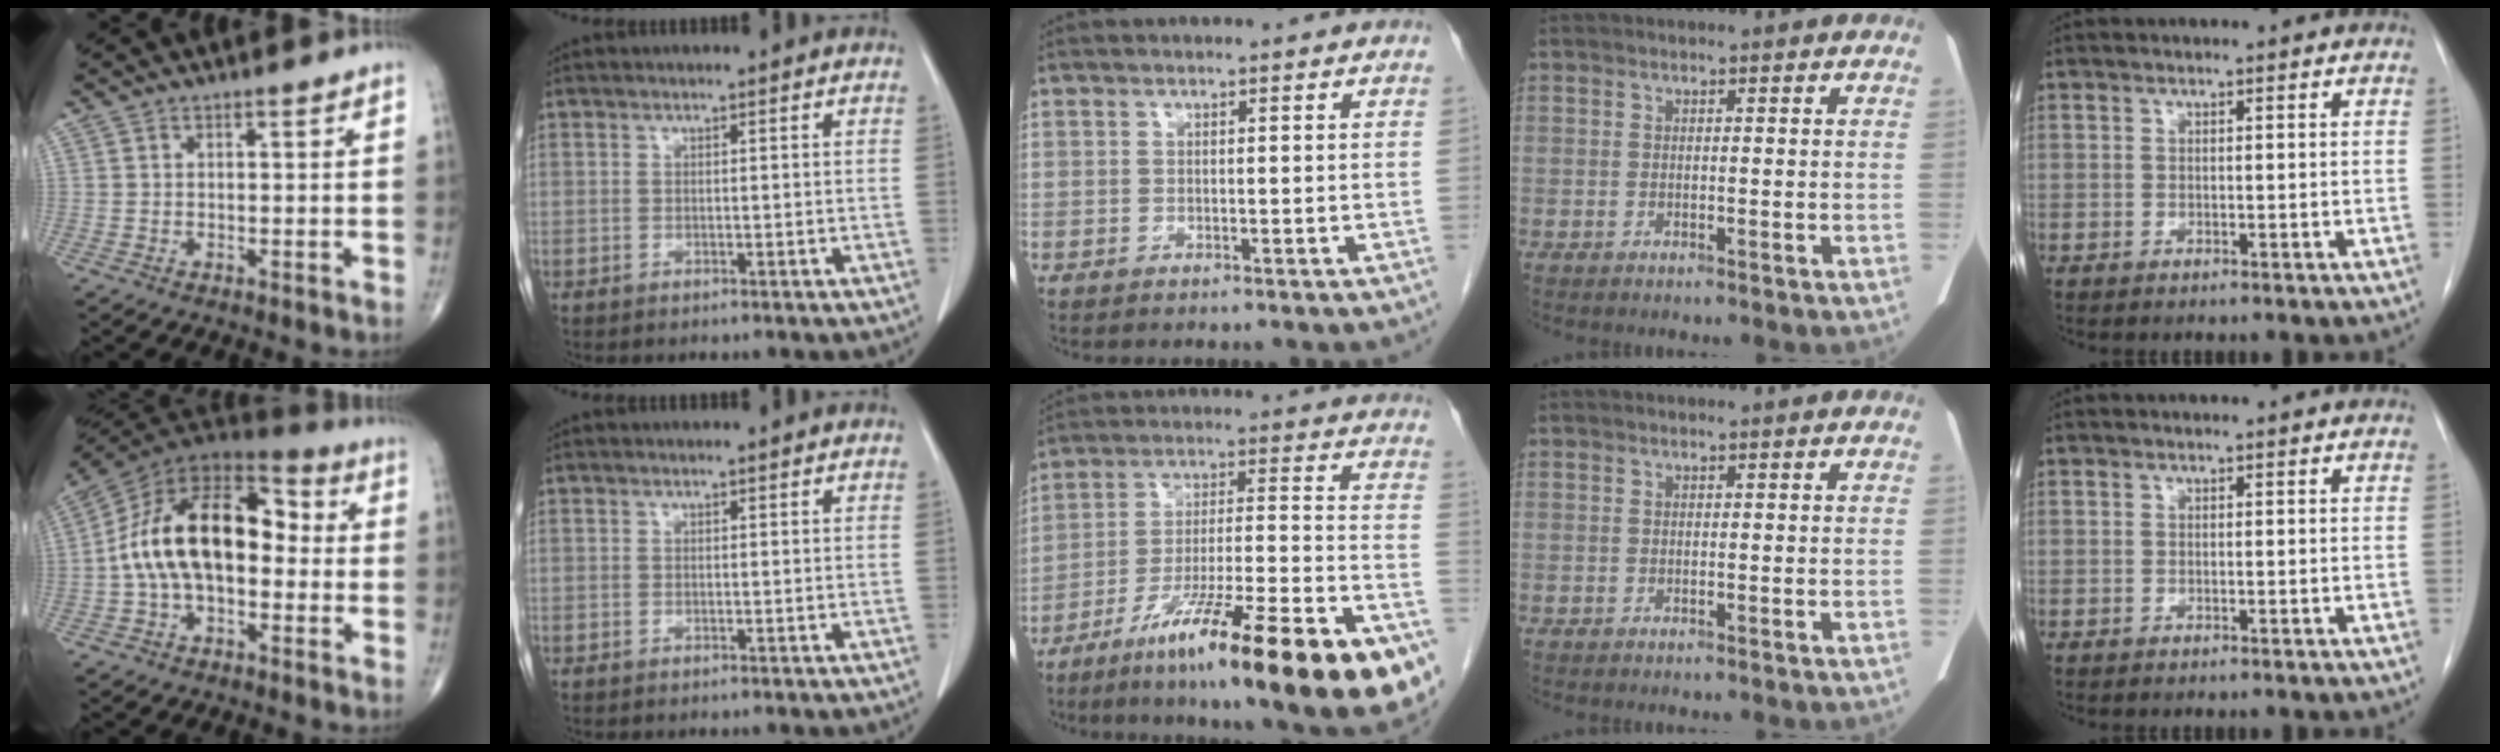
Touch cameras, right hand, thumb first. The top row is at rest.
{"thumb": {"total": 19.5, "force": [-0.4, 11.2, 15.9], "torque": [-0.262, 0.052, -0.017]}, "middle": {"total": 27.1, "force": [-16.3, 2.7, 21.5], "torque": [-0.249, -0.018, -0.264]}}